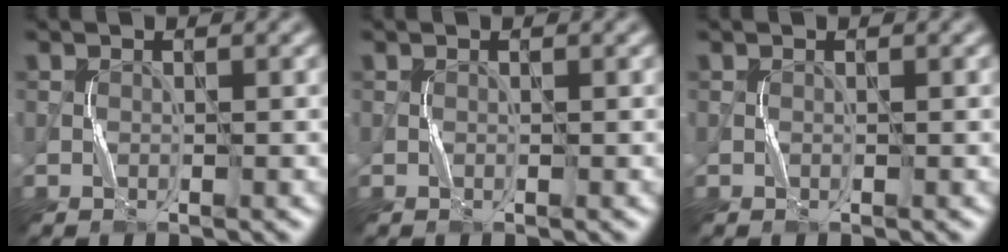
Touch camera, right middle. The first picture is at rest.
{"total": 0.0}
{"total": 0.0}